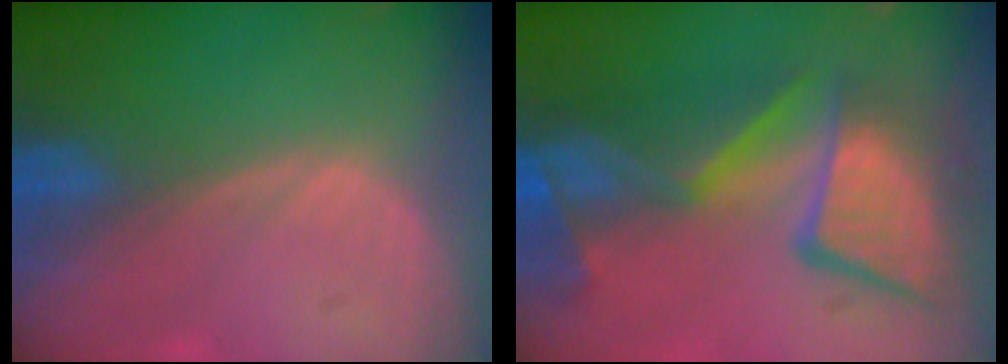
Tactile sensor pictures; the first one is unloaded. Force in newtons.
{"total": 12.5, "press": 11.3, "slide": 5.3}